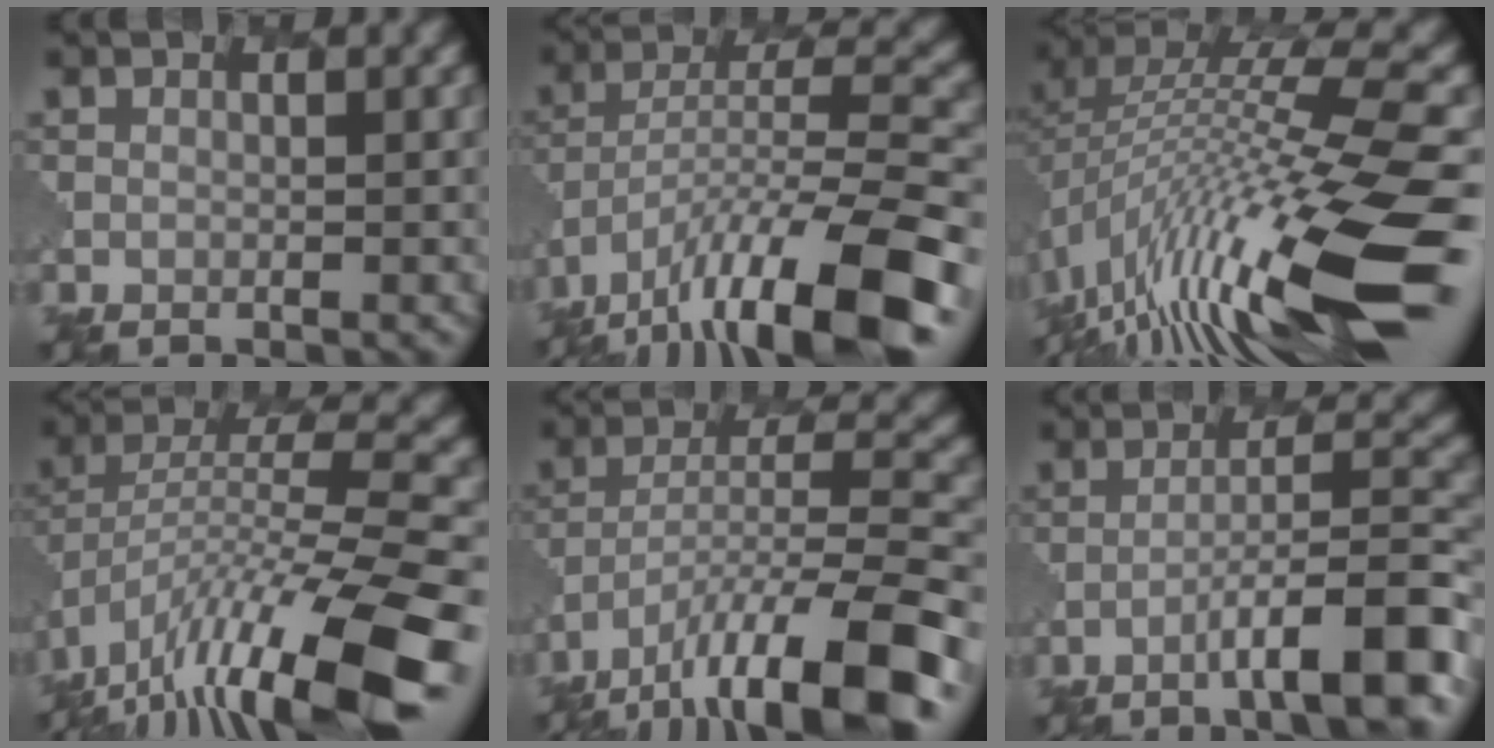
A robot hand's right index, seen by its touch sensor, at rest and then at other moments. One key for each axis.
{"total": 14.3, "fx": -9.4, "fy": 3.9, "fz": 10.0, "tx": -0.182, "ty": 0.003, "tz": -0.158}
{"total": 15.3, "fx": -5.2, "fy": 3.1, "fz": 14.1, "tx": -0.251, "ty": 0.030, "tz": -0.095}
{"total": 13.9, "fx": -8.0, "fy": 3.9, "fz": 10.7, "tx": -0.192, "ty": 0.009, "tz": -0.131}
{"total": 13.0, "fx": -8.8, "fy": 3.2, "fz": 9.1, "tx": -0.153, "ty": 0.003, "tz": -0.148}
{"total": 8.8, "fx": -5.1, "fy": 1.4, "fz": 7.1, "tx": -0.104, "ty": 0.016, "tz": -0.079}